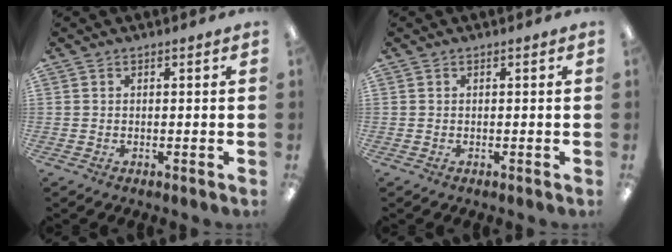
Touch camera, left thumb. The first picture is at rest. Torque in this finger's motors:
{"motor_torque": [-0.02, 0.02, -0.08, 0.08, 0.00]}